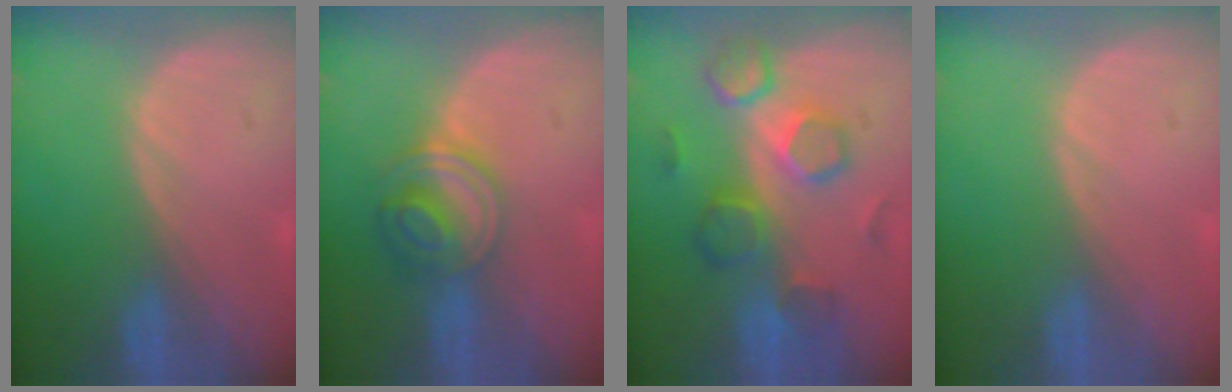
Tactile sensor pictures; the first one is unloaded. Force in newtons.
{"total": 6.2, "press": 5.4, "slide": 3.0}
{"total": 8.3, "press": 8.2, "slide": 1.4}
{"total": 0.5, "press": 0.0, "slide": 0.5}